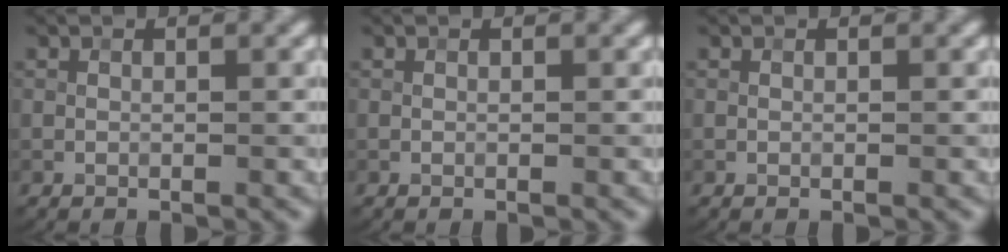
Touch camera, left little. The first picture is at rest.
{"total": 0.0}
{"total": 0.0}